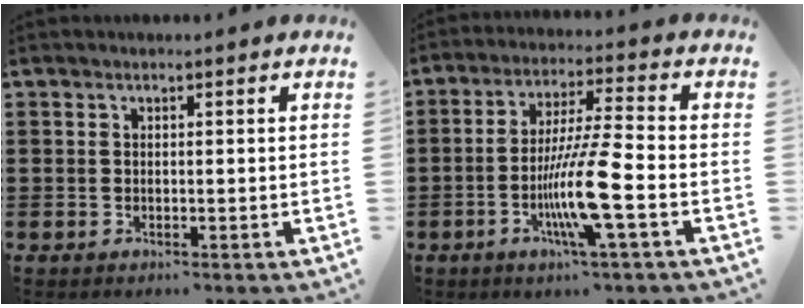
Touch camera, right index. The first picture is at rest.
{"total": 10.7, "force": [-3.8, 0.2, 10.0], "torque": [-0.199, -0.015, -0.076]}